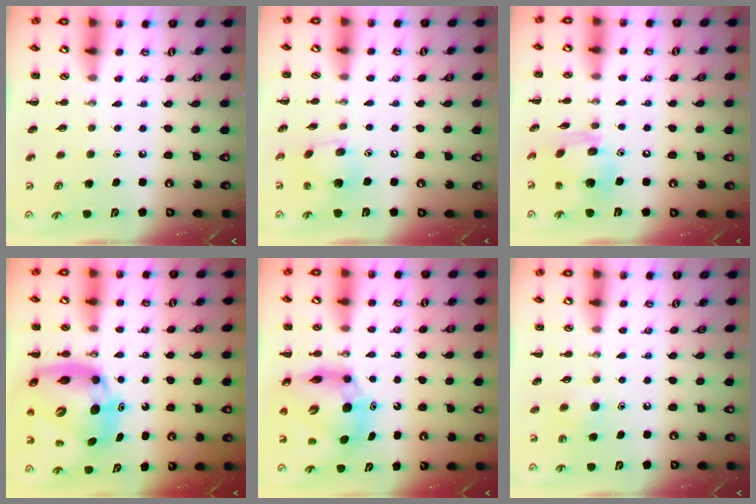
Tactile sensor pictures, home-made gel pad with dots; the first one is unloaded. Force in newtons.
{"total": 7.2, "press": 6.9, "slide": 2.0}
{"total": 13.1, "press": 12.6, "slide": 3.6}
{"total": 15.1, "press": 14.4, "slide": 4.4}
{"total": 13.5, "press": 12.9, "slide": 3.9}
{"total": 3.9, "press": 3.6, "slide": 1.5}